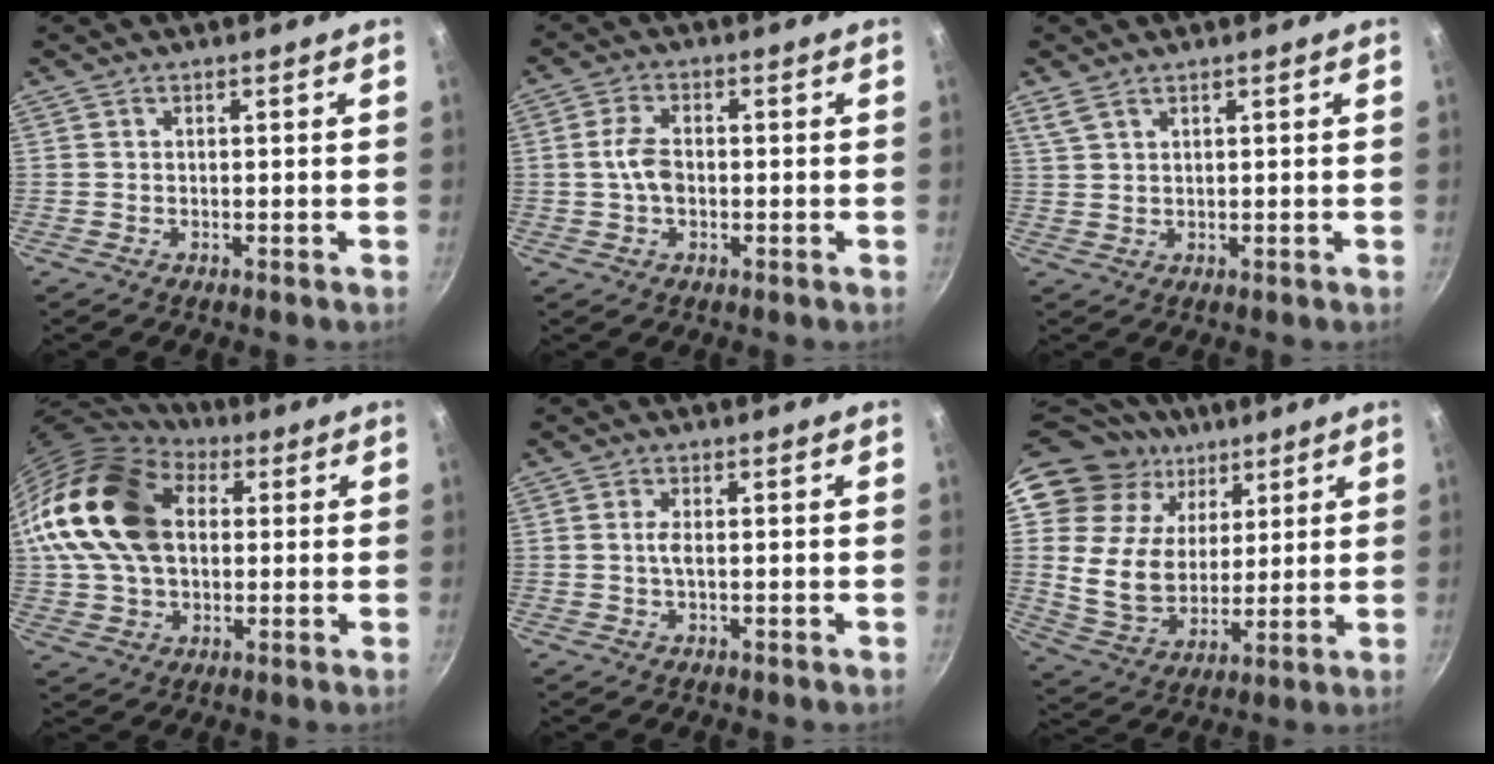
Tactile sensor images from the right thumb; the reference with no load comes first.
{"total": 4.9, "force": [-0.3, 3.1, 3.8], "torque": [-0.073, 0.016, -0.011]}
{"total": 2.8, "force": [1.9, 1.2, 1.6], "torque": [-0.033, -0.004, 0.045]}
{"total": 21.3, "force": [4.4, 14.9, 14.6], "torque": [-0.272, 0.022, 0.073]}
{"total": 1.8, "force": [-0.1, 0.4, 1.7], "torque": [-0.042, 0.002, -0.004]}
{"total": 18.4, "force": [9.7, 13.4, 8.0], "torque": [-0.121, -0.042, 0.186]}